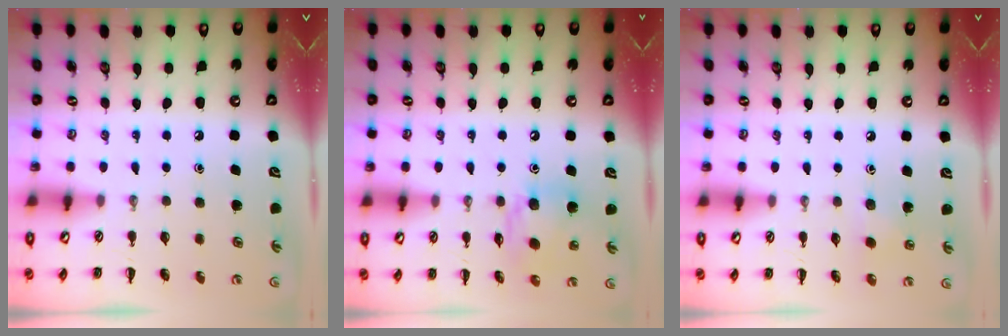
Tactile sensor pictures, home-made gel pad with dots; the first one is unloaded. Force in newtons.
{"total": 12.3, "press": 12.0, "slide": 2.8}
{"total": 5.6, "press": 5.4, "slide": 1.6}